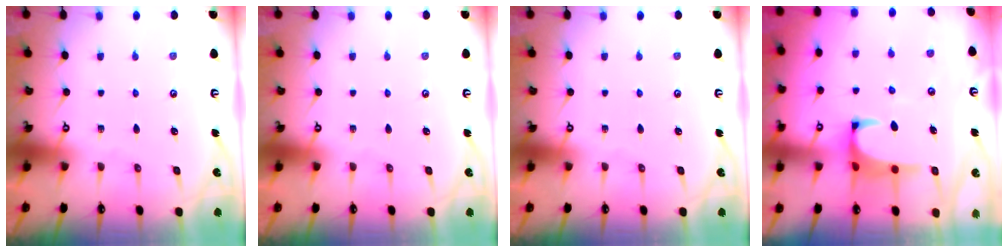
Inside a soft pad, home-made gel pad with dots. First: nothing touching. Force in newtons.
{"total": 0.0}
{"total": 0.0}
{"total": 1.8, "press": 1.7, "slide": 0.8}